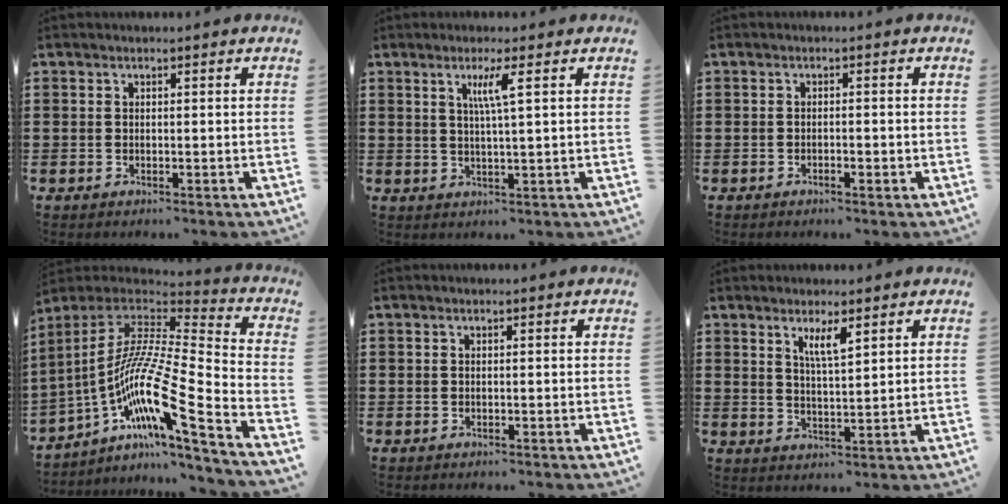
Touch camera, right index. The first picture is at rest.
{"total": 3.7, "force": [1.3, -0.3, 3.4], "torque": [-0.070, -0.005, 0.018]}
{"total": 0.9, "force": [-0.6, 0.3, 0.6], "torque": [-0.014, -0.003, -0.010]}
{"total": 14.1, "force": [-6.4, 1.7, 12.4], "torque": [-0.269, -0.028, -0.135]}
{"total": 0.0}
{"total": 3.9, "force": [2.3, 0.9, 3.1], "torque": [-0.066, 0.004, 0.040]}